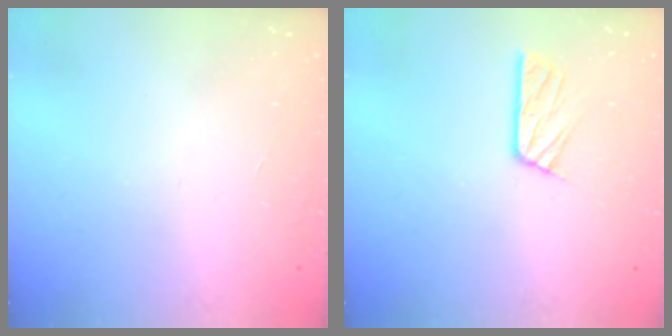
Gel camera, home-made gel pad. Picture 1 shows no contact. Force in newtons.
{"total": 6.8, "press": 6.8, "slide": 0.5}